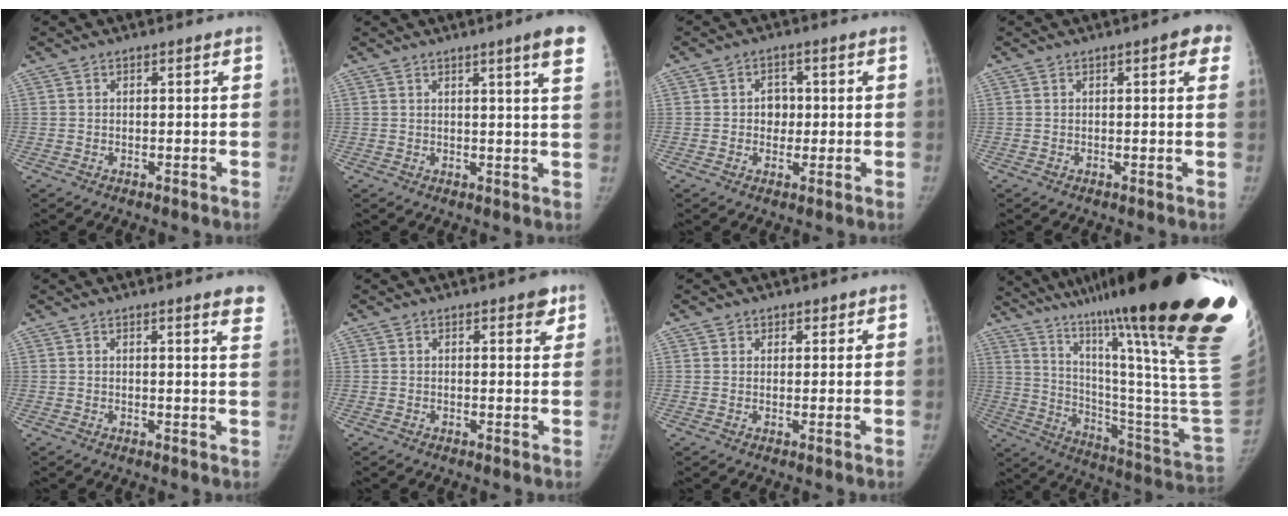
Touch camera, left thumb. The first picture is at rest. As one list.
[{"total": 7.1, "force": [4.3, -0.1, 5.7], "torque": [-0.065, -0.016, 0.045]}, {"total": 3.8, "force": [0.2, 3.2, 2.0], "torque": [-0.003, 0.006, -0.001]}, {"total": 4.4, "force": [1.9, 1.3, 3.7], "torque": [-0.028, 0.001, 0.013]}, {"total": 5.6, "force": [4.2, 0.4, 3.7], "torque": [-0.034, -0.015, 0.036]}, {"total": 3.0, "force": [1.8, 1.3, 2.0], "torque": [-0.009, -0.006, 0.018]}, {"total": 1.9, "force": [1.2, 1.4, 0.0], "torque": [0.026, -0.005, 0.010]}, {"total": 44.0, "force": [27.7, 6.2, 33.6], "torque": [-0.333, -0.126, 0.417]}]